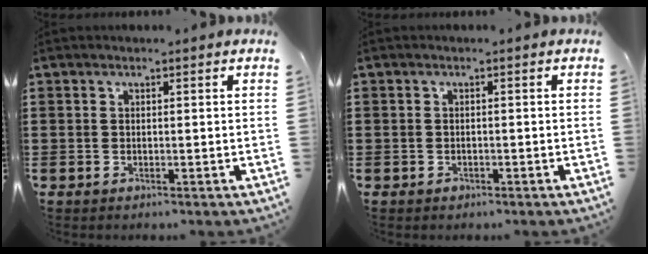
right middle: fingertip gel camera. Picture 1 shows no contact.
{"total": 0.7, "force": [-0.4, 0.5, 0.1], "torque": [-0.002, 0.003, -0.010]}